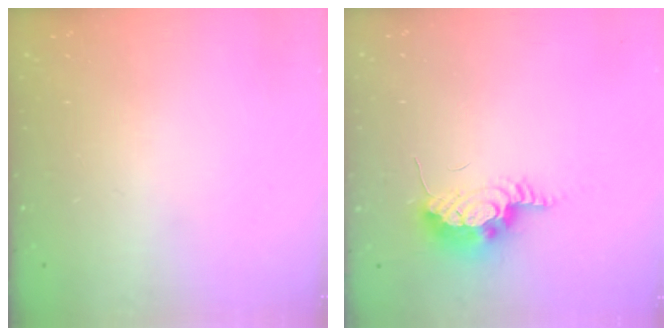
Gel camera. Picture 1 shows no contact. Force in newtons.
{"total": 8.5, "press": 8.4, "slide": 1.6}